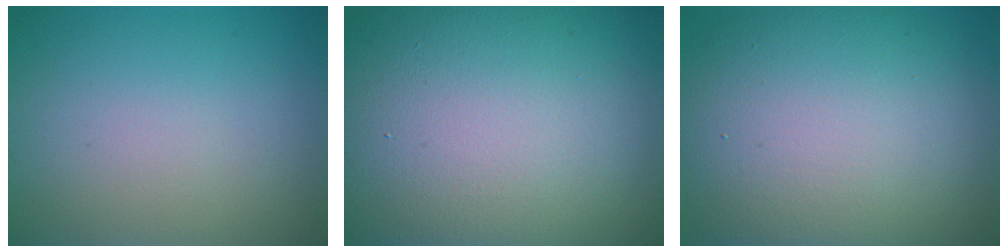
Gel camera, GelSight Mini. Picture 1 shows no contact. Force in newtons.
{"total": 23.6, "press": 23.6, "slide": 1.3}
{"total": 13.9, "press": 13.9, "slide": 0.7}